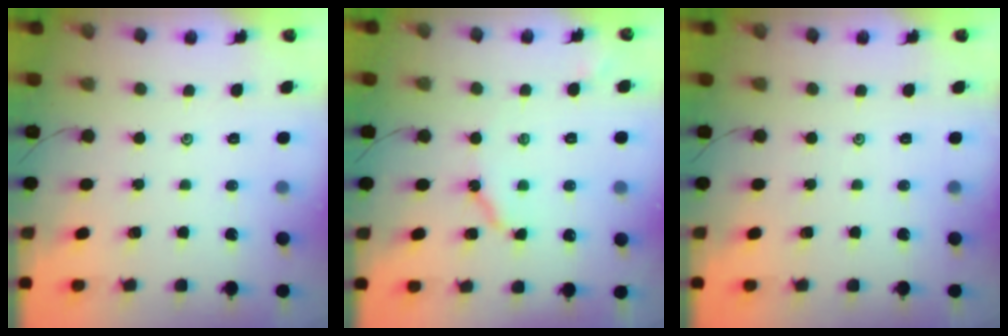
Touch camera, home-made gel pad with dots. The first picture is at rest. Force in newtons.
{"total": 6.3, "press": 6.3, "slide": 0.6}
{"total": 0.0}